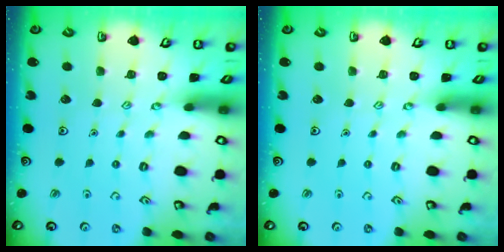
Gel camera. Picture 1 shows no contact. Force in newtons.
{"total": 0.0}